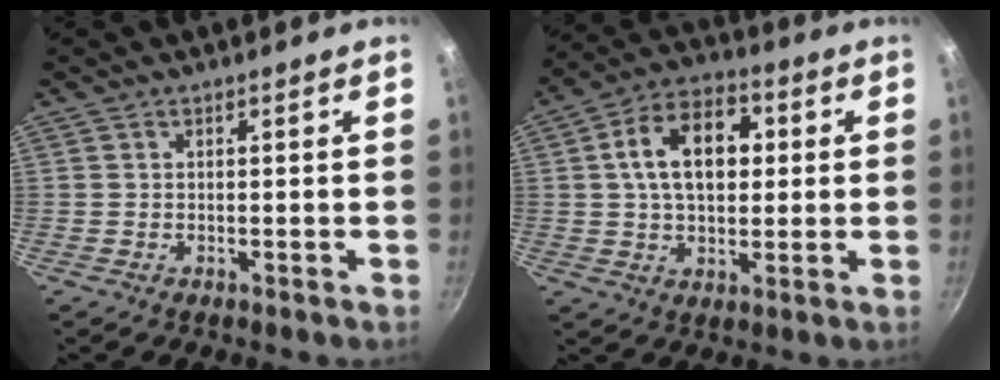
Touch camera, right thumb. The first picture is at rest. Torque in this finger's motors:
{"motor_torque": [-0.45, 2.15, 1.44, 0.20, 0.14]}